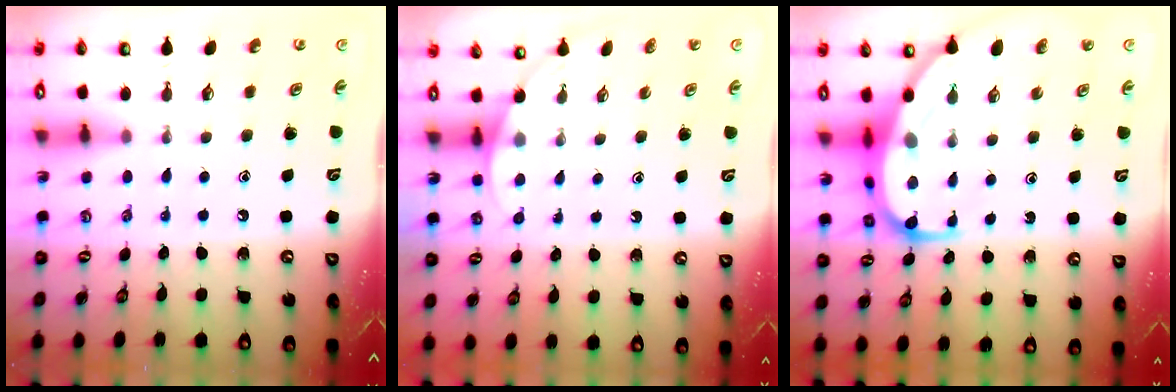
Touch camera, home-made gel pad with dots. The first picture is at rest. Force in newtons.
{"total": 2.8, "press": 2.8, "slide": 0.1}
{"total": 11.3, "press": 11.3, "slide": 1.1}